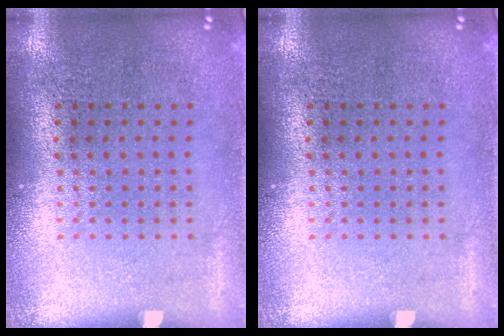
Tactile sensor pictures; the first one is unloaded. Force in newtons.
{"total": 0.0}